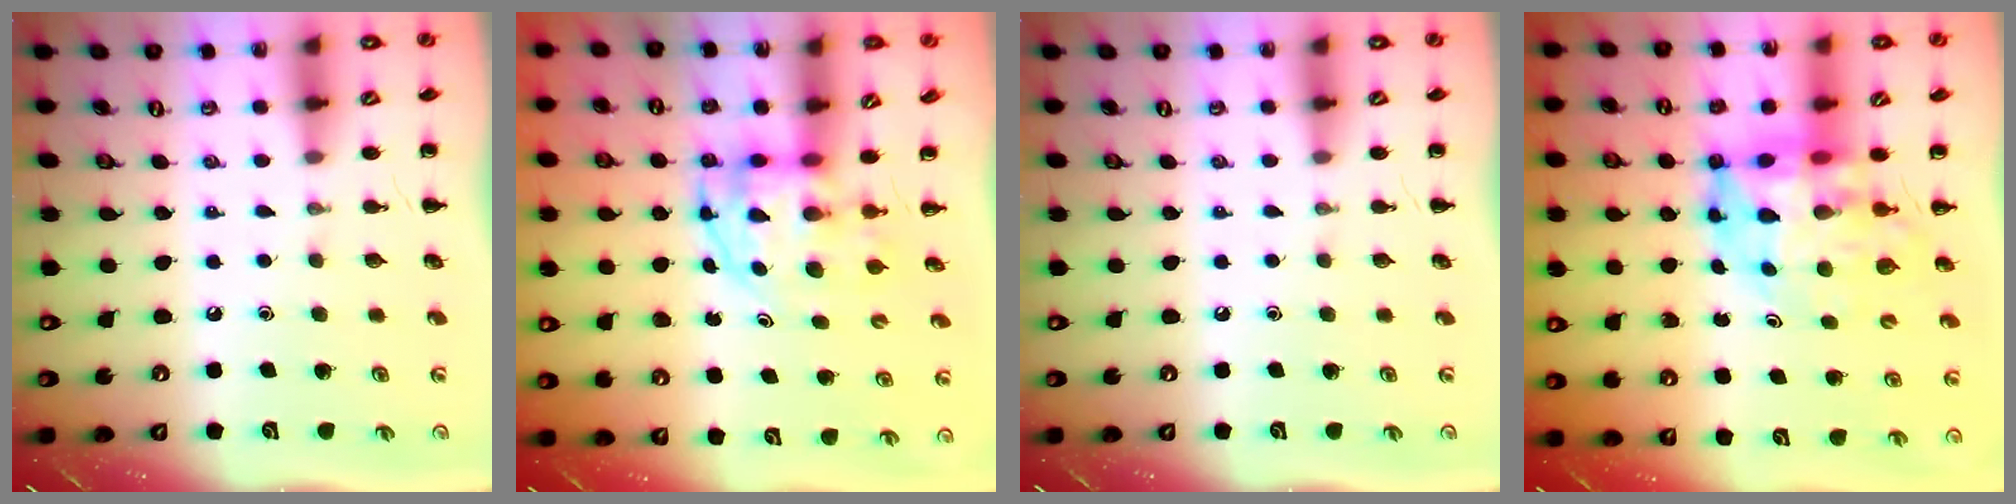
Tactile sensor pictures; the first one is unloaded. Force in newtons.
{"total": 3.8, "press": 3.7, "slide": 0.8}
{"total": 0.0}
{"total": 11.0, "press": 10.4, "slide": 3.4}